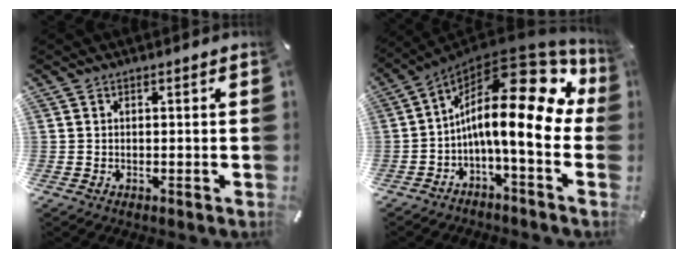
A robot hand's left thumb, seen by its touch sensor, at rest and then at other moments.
{"total": 21.1, "force": [4.8, 6.9, 19.4], "torque": [-0.337, -0.072, 0.076]}